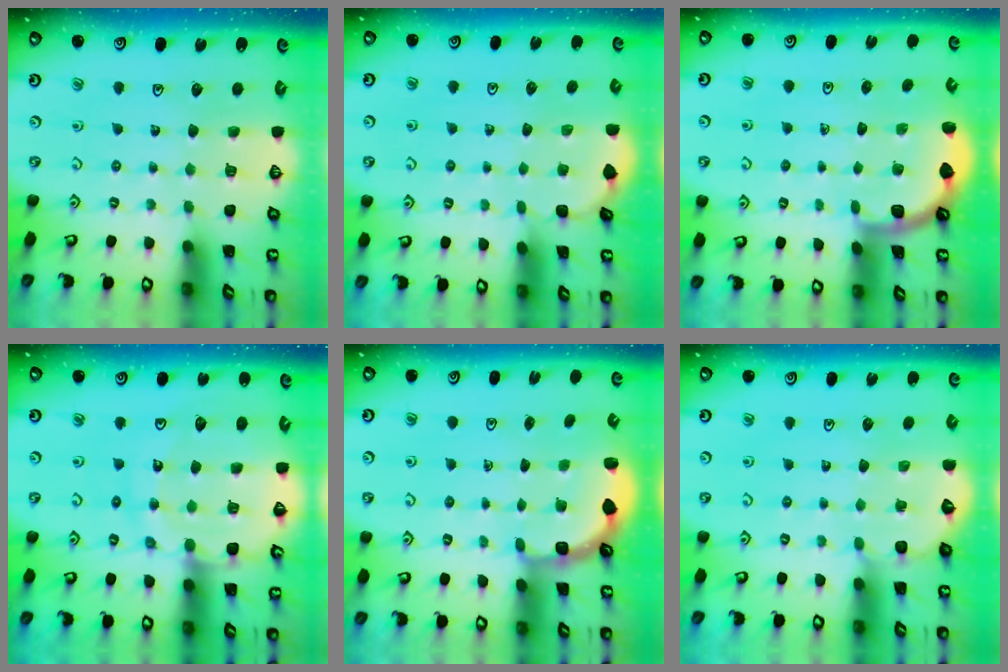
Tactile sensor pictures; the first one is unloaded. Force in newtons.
{"total": 1.3, "press": 1.3, "slide": 0.1}
{"total": 1.9, "press": 1.9, "slide": 0.0}
{"total": 13.5, "press": 13.4, "slide": 1.5}
{"total": 3.0, "press": 2.6, "slide": 1.5}
{"total": 3.1, "press": 3.1, "slide": 0.4}